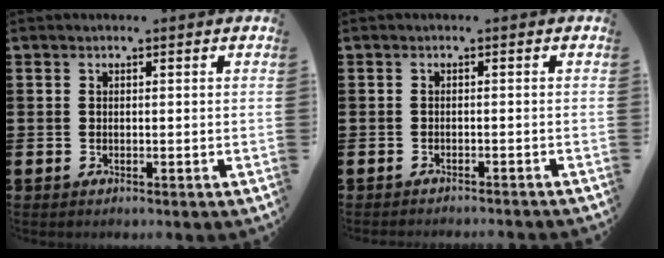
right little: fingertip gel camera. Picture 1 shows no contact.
{"total": 0.9, "force": [-0.8, -0.2, 0.0], "torque": [0.001, 0.000, -0.018]}